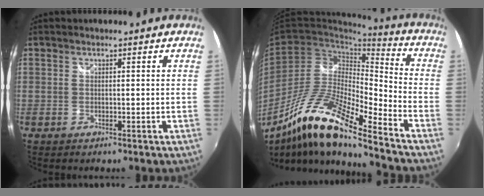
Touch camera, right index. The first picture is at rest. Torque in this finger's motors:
{"motor_torque": [1.11, -1.03, 0.63, 0.18]}